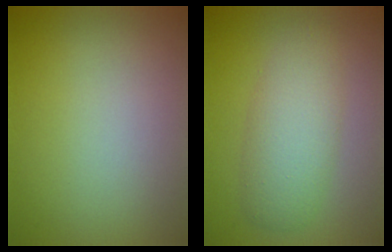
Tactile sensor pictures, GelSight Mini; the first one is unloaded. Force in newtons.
{"total": 4.0, "press": 4.0, "slide": 0.1}